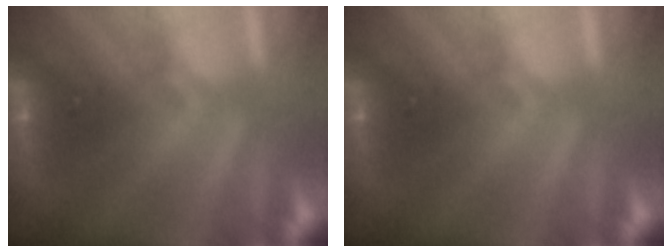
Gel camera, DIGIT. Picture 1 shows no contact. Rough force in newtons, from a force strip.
{"total": 0.0}